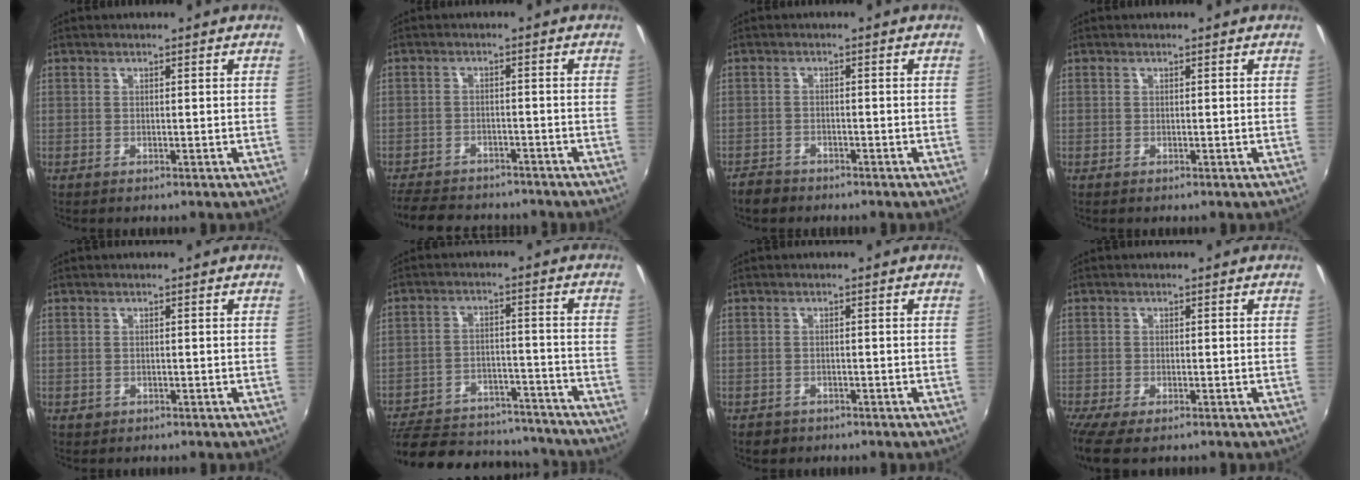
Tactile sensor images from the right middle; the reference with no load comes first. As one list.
[{"total": 13.1, "force": [-11.1, 5.3, 4.4], "torque": [-0.117, 0.013, -0.160]}, {"total": 3.3, "force": [-2.8, 1.5, 0.7], "torque": [-0.028, -0.003, -0.054]}, {"total": 0.0}, {"total": 0.9, "force": [-0.3, 0.8, 0.2], "torque": [-0.003, -0.004, -0.004]}, {"total": 25.8, "force": [-21.9, 9.2, 10.1], "torque": [-0.214, 0.003, -0.286]}, {"total": 2.2, "force": [-1.4, 1.5, 0.6], "torque": [-0.017, -0.003, -0.020]}, {"total": 4.6, "force": [-3.3, 1.1, 3.0], "torque": [-0.068, -0.022, -0.057]}]